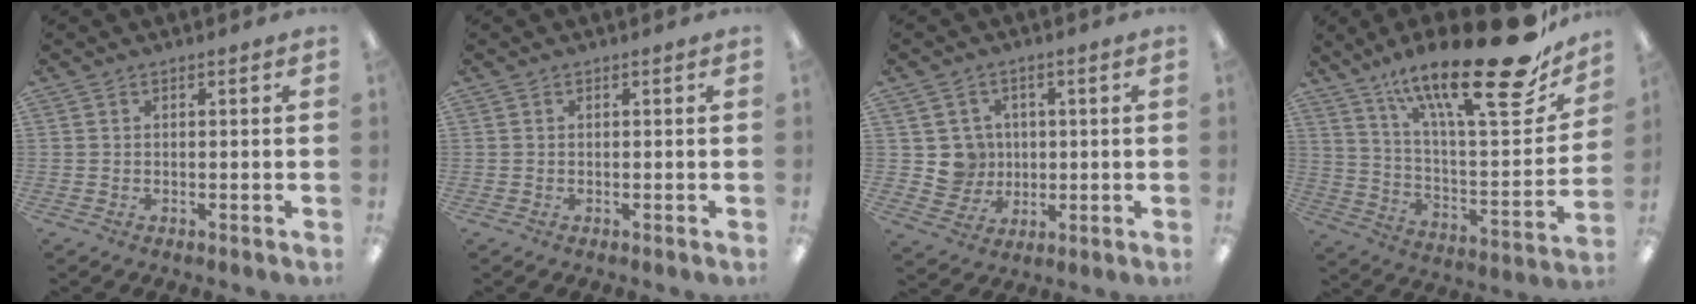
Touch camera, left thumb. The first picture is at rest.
{"total": 0.0}
{"total": 6.9, "force": [1.0, 6.8, 0.6], "torque": [-0.014, 0.001, 0.028]}
{"total": 27.4, "force": [18.7, 7.1, 18.7], "torque": [-0.273, -0.122, 0.298]}